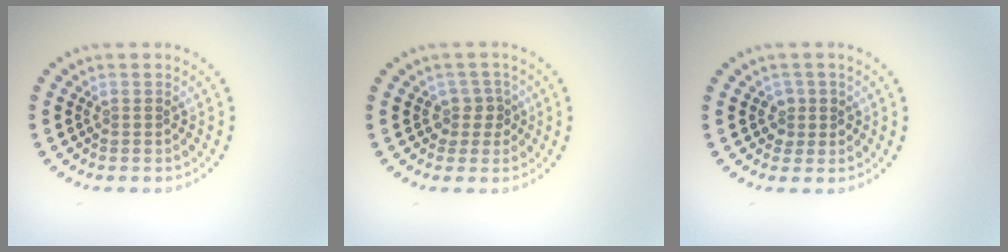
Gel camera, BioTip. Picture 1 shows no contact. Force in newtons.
{"total": 1.8, "press": 1.4, "slide": 1.1}
{"total": 1.3, "press": 1.1, "slide": 0.6}